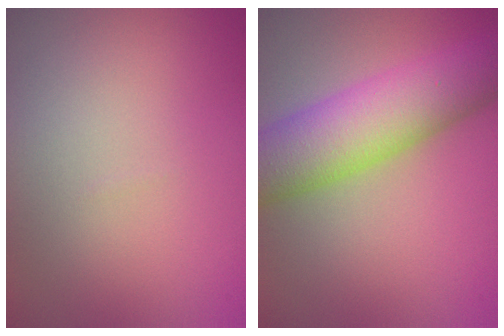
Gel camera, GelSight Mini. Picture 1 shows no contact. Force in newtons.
{"total": 9.1, "press": 9.1, "slide": 0.5}